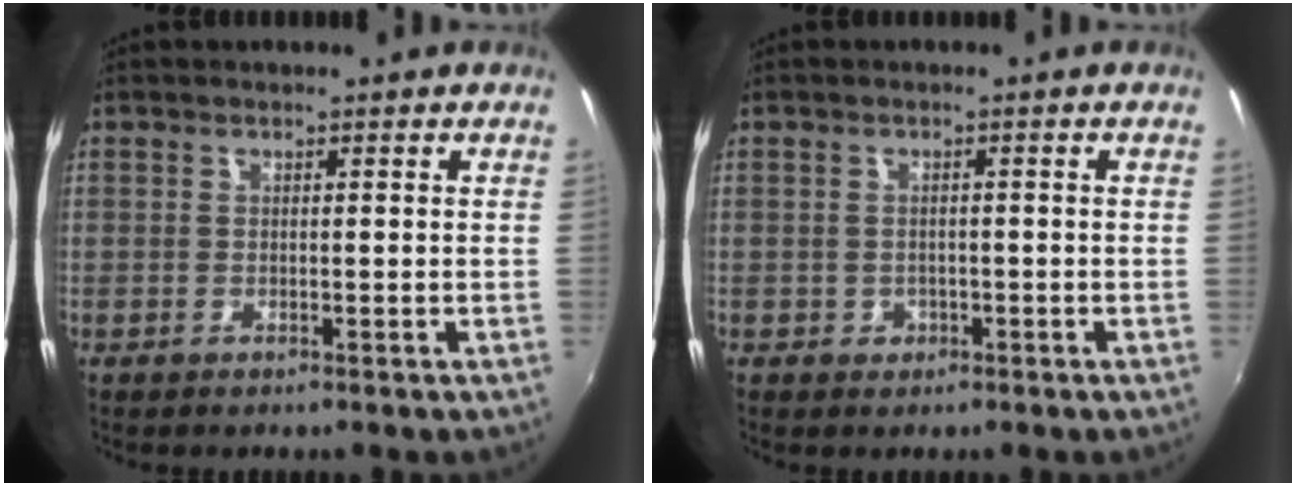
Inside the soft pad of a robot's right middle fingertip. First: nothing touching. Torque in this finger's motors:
{"motor_torque": [0.43, -0.30, 0.07, 0.00]}